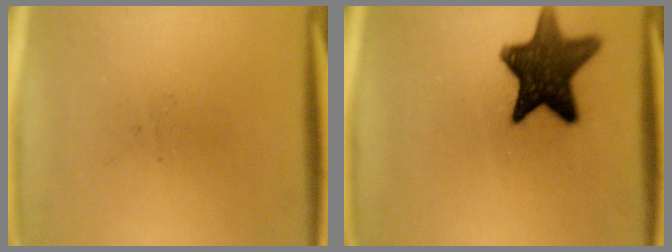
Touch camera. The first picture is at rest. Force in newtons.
{"total": 13.1}